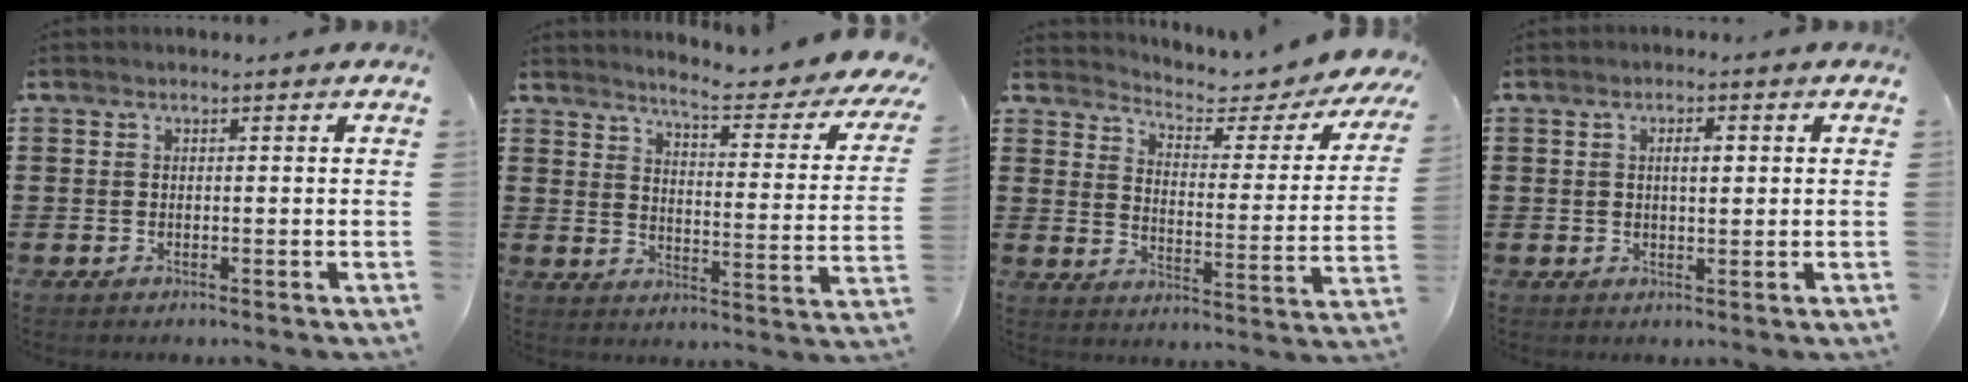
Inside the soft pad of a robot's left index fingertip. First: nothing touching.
{"total": 5.6, "force": [4.9, -0.4, 2.7], "torque": [-0.060, -0.047, 0.072]}
{"total": 3.8, "force": [3.3, 0.7, 1.8], "torque": [-0.048, -0.033, 0.045]}
{"total": 2.6, "force": [0.5, 0.8, 2.4], "torque": [-0.039, 0.001, 0.004]}